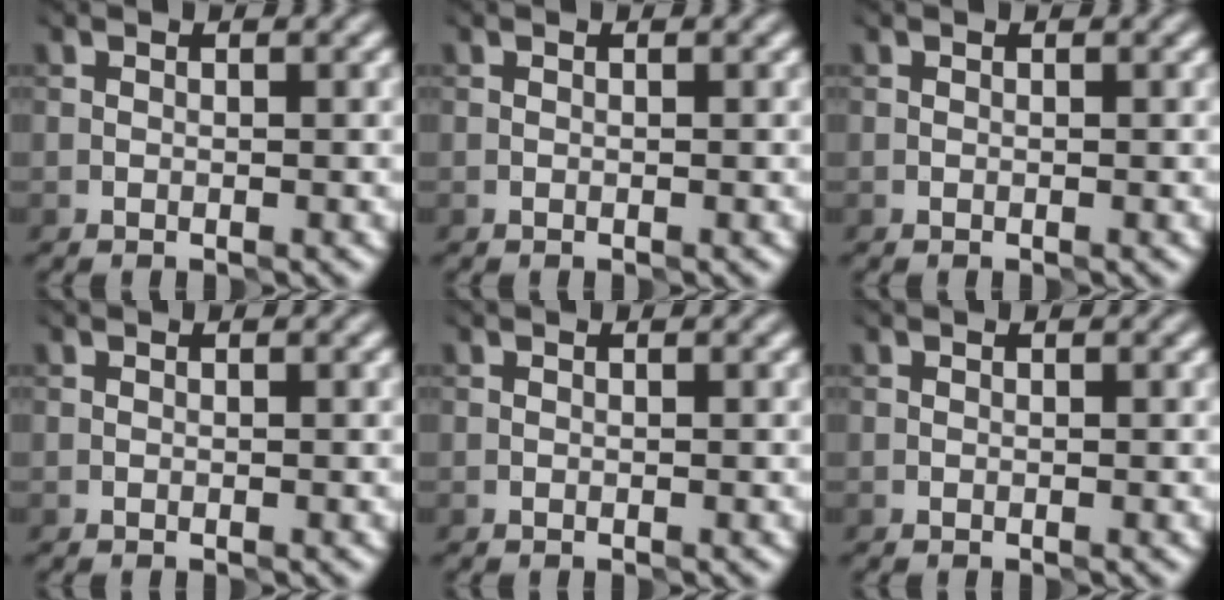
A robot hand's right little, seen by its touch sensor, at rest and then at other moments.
{"total": 0.0}
{"total": 0.0}
{"total": 0.0}
{"total": 0.0}
{"total": 0.0}